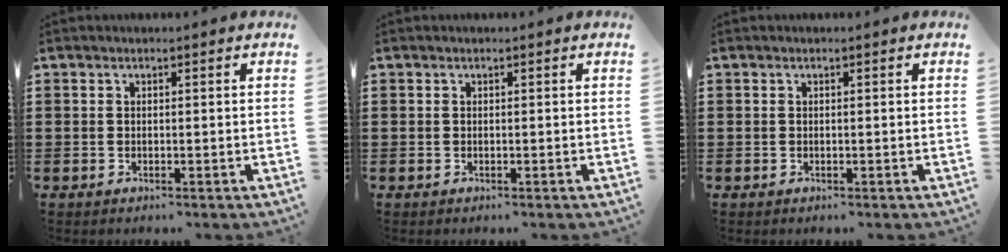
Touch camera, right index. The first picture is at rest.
{"total": 0.0}
{"total": 0.0}